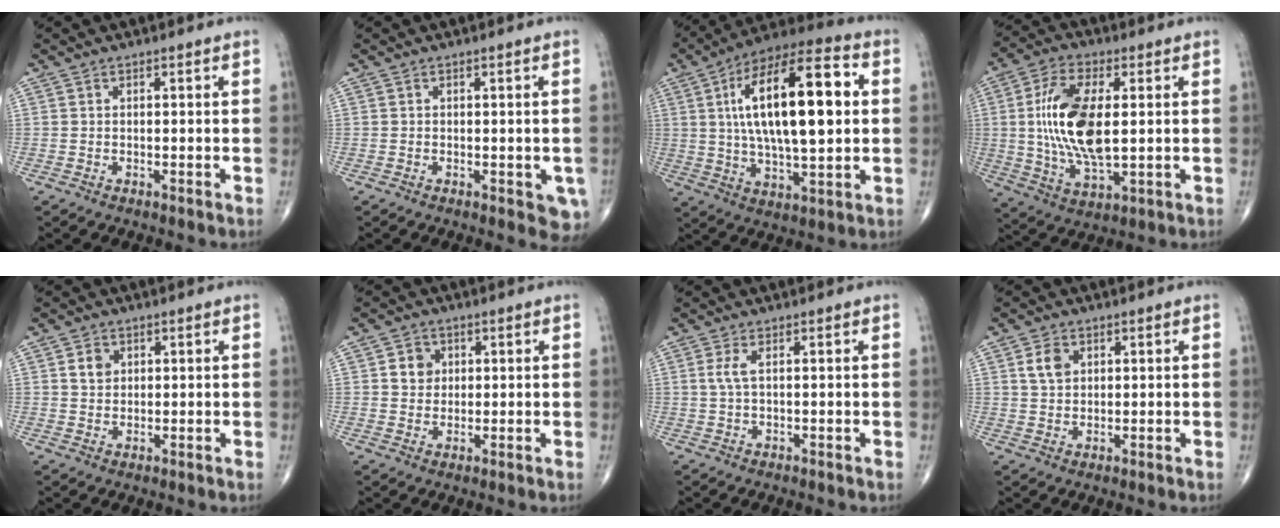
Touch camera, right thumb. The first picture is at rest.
{"total": 4.0, "force": [-1.2, 1.9, 3.3], "torque": [-0.014, -0.003, -0.014]}
{"total": 23.5, "force": [3.8, 8.9, 21.4], "torque": [-0.356, 0.014, 0.057]}
{"total": 15.9, "force": [1.4, 7.3, 14.1], "torque": [-0.279, -0.010, 0.028]}
{"total": 2.9, "force": [1.0, 2.3, 1.4], "torque": [-0.013, -0.005, 0.019]}
{"total": 4.1, "force": [1.0, 3.6, 1.6], "torque": [-0.005, -0.001, 0.014]}
{"total": 2.1, "force": [0.4, 0.5, 2.0], "torque": [-0.058, 0.007, 0.013]}
{"total": 4.0, "force": [1.5, 2.9, 2.4], "torque": [-0.034, -0.003, 0.029]}